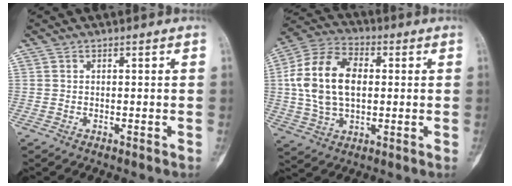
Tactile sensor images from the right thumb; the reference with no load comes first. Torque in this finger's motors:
{"motor_torque": [0.33, 0.38, 1.48, 0.01, 0.18]}